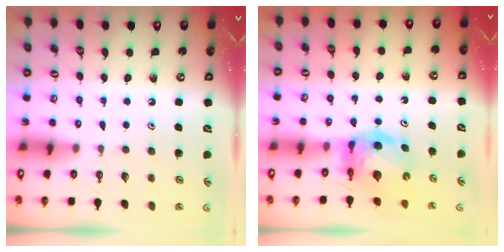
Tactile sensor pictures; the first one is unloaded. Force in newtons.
{"total": 6.3, "press": 6.3, "slide": 0.7}